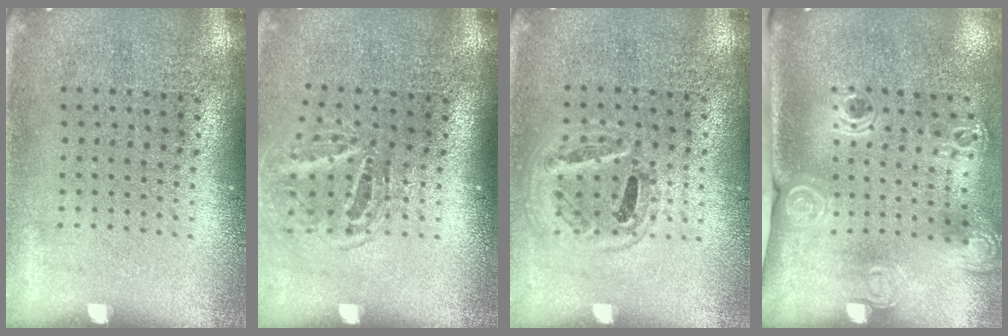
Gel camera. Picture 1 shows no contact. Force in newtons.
{"total": 1.7, "press": 1.2, "slide": 1.3}
{"total": 0.9, "press": 0.9, "slide": 0.1}
{"total": 2.3, "press": 1.6, "slide": 1.6}